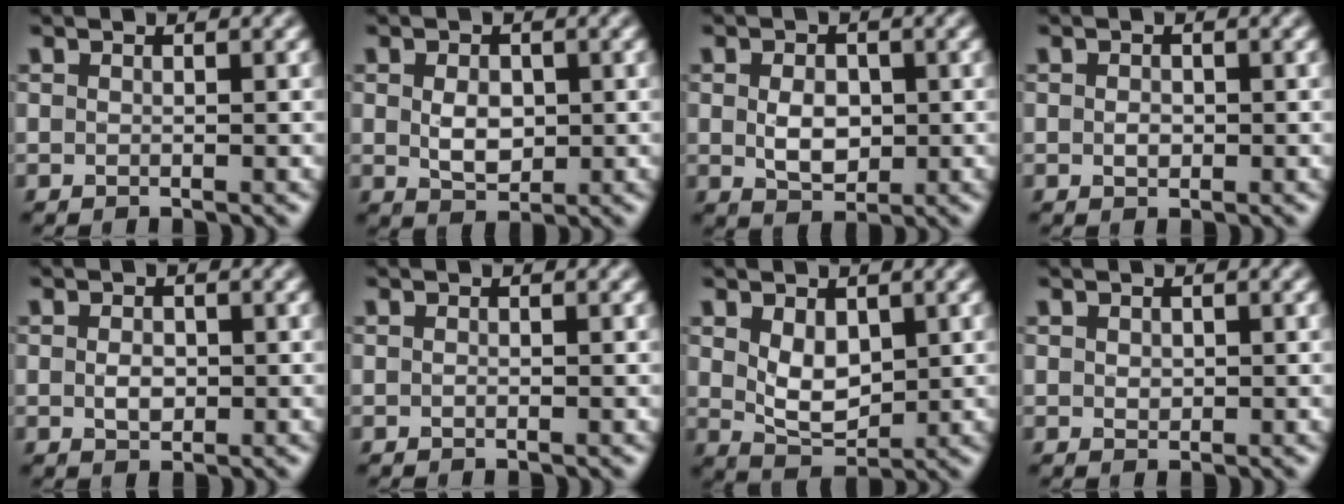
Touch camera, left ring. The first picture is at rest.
{"total": 2.8, "force": [0.1, 1.9, 2.0], "torque": [-0.041, -0.003, 0.005]}
{"total": 3.2, "force": [0.0, 2.2, 2.3], "torque": [-0.047, -0.003, 0.001]}
{"total": 1.0, "force": [-0.1, 0.7, 0.7], "torque": [-0.012, -0.003, -0.003]}
{"total": 1.7, "force": [-0.1, 1.2, 1.2], "torque": [-0.024, -0.002, -0.001]}
{"total": 0.0}
{"total": 3.7, "force": [0.9, 2.4, 2.7], "torque": [-0.058, -0.006, 0.023]}
{"total": 0.8, "force": [0.2, 0.7, 0.4], "torque": [-0.008, -0.003, 0.006]}